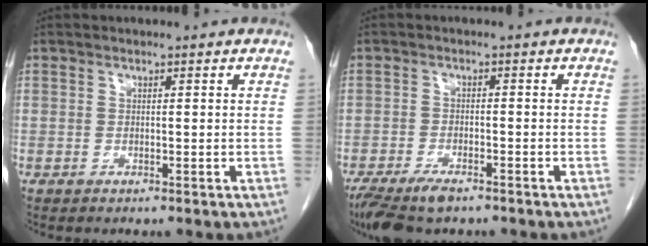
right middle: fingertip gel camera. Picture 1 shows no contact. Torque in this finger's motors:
{"motor_torque": [0.88, -0.70, 0.18, 0.03]}